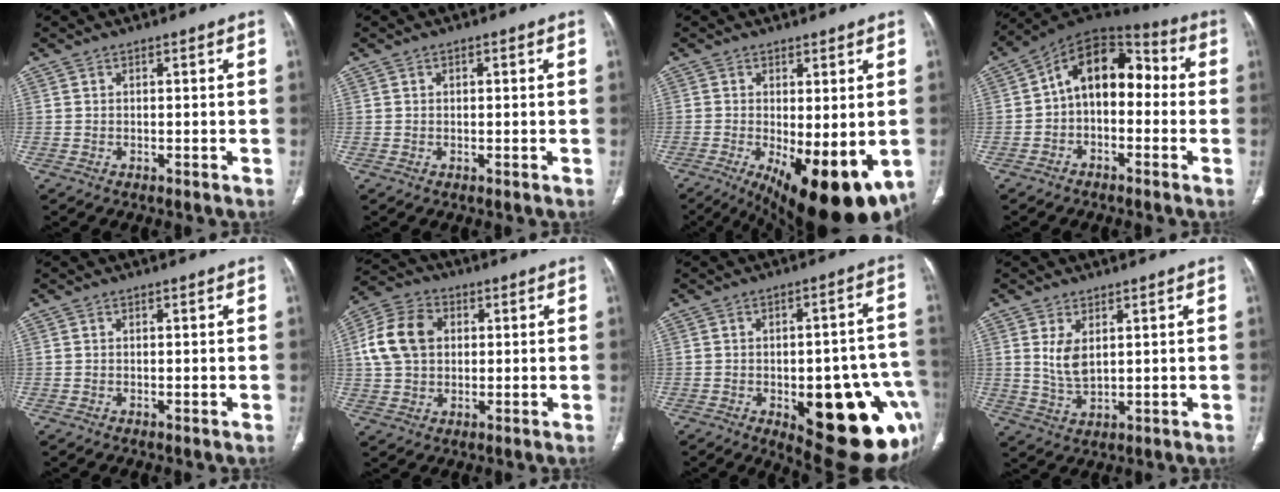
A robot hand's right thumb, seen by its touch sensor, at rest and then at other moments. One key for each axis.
{"total": 0.5, "fx": 0.1, "fy": 0.3, "fz": 0.4, "tx": -0.001, "ty": 0.000, "tz": 0.000}
{"total": 18.1, "fx": -6.1, "fy": 7.0, "fz": 15.6, "tx": -0.191, "ty": -0.030, "tz": -0.071}
{"total": 12.9, "fx": -0.6, "fy": 8.6, "fz": 9.5, "tx": -0.102, "ty": 0.049, "tz": -0.029}
{"total": 0.0}
{"total": 11.5, "fx": 2.0, "fy": 8.6, "fz": 7.4, "tx": -0.133, "ty": 0.016, "tz": 0.032}
{"total": 23.3, "fx": -7.8, "fy": 9.6, "fz": 19.7, "tx": -0.176, "ty": 0.020, "tz": -0.078}
{"total": 5.0, "fx": 1.6, "fy": 2.6, "fz": 4.0, "tx": -0.075, "ty": -0.015, "tz": 0.043}